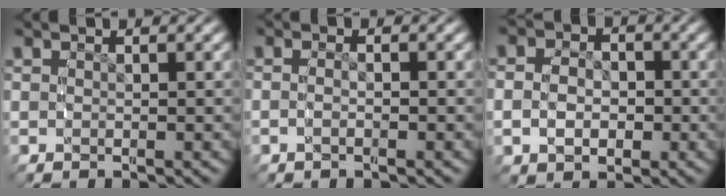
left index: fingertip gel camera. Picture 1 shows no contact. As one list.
[{"total": 1.8, "force": [-0.7, 0.7, 1.4], "torque": [-0.034, 0.004, -0.017]}, {"total": 4.8, "force": [-0.8, 3.9, 2.6], "torque": [-0.051, -0.001, -0.018]}]